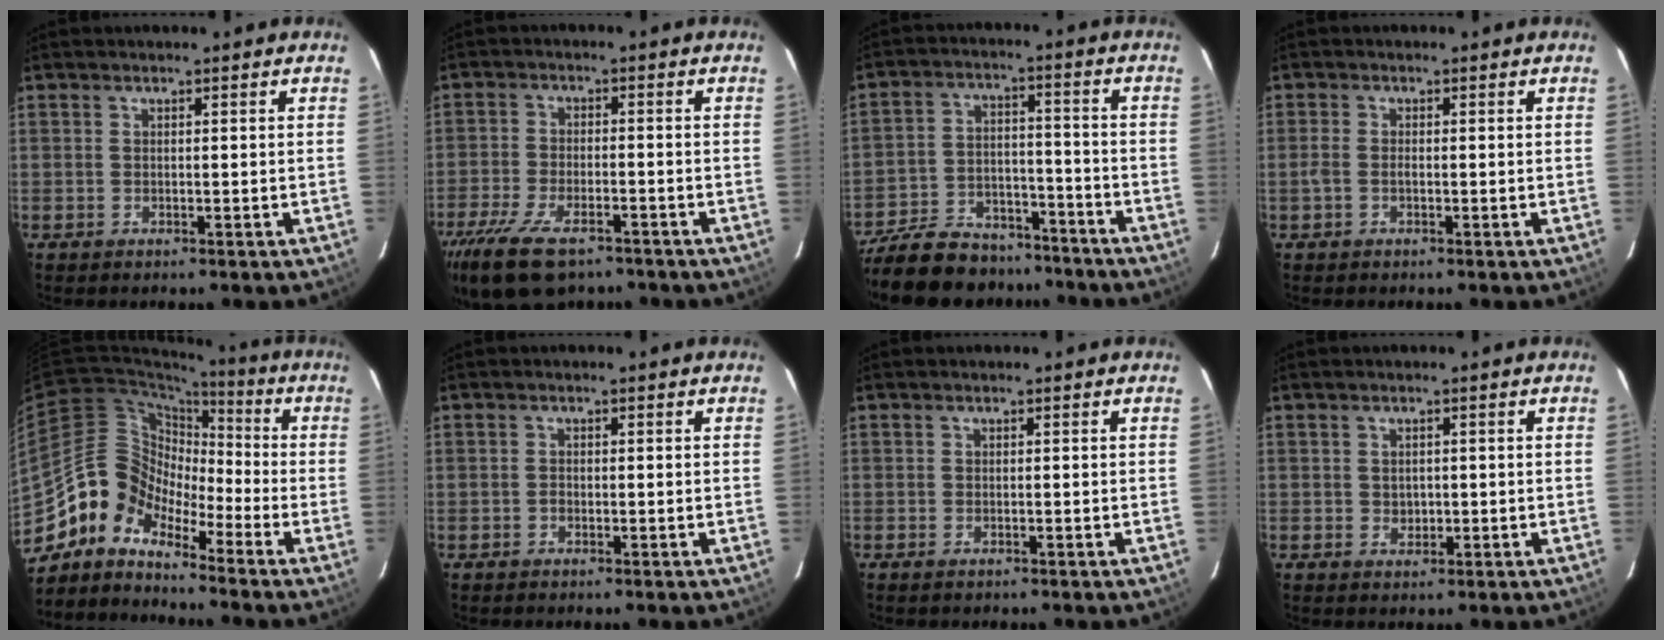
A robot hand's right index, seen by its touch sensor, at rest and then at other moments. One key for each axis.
{"total": 14.1, "fx": -9.9, "fy": 6.0, "fz": 8.1, "tx": -0.189, "ty": -0.032, "tz": -0.176}
{"total": 21.6, "fx": -17.7, "fy": 9.3, "fz": 8.2, "tx": -0.195, "ty": 0.017, "tz": -0.260}
{"total": 1.8, "fx": -0.7, "fy": 0.8, "fz": 1.5, "tx": -0.034, "ty": 0.001, "tz": -0.014}
{"total": 9.6, "fx": -6.8, "fy": 6.4, "fz": 2.1, "tx": -0.038, "ty": 0.039, "tz": -0.159}
{"total": 0.7, "fx": -0.4, "fy": 0.6, "fz": 0.2, "tx": -0.004, "ty": 0.001, "tz": -0.008}
{"total": 0.8, "fx": -0.6, "fy": 0.3, "fz": 0.4, "tx": -0.009, "ty": -0.002, "tz": -0.012}
{"total": 1.9, "fx": -0.1, "fy": 1.7, "fz": 0.8, "tx": -0.011, "ty": 0.002, "tz": 0.001}